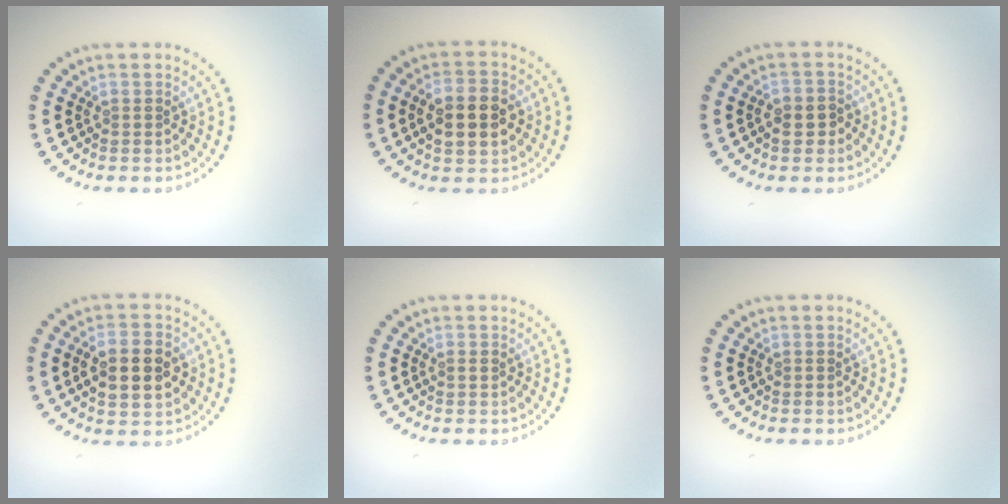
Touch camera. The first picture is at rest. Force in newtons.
{"total": 5.1, "press": 5.0, "slide": 0.3}
{"total": 2.2, "press": 2.1, "slide": 0.6}
{"total": 5.1, "press": 5.1, "slide": 0.3}
{"total": 0.8, "press": 0.8, "slide": 0.1}
{"total": 0.0}